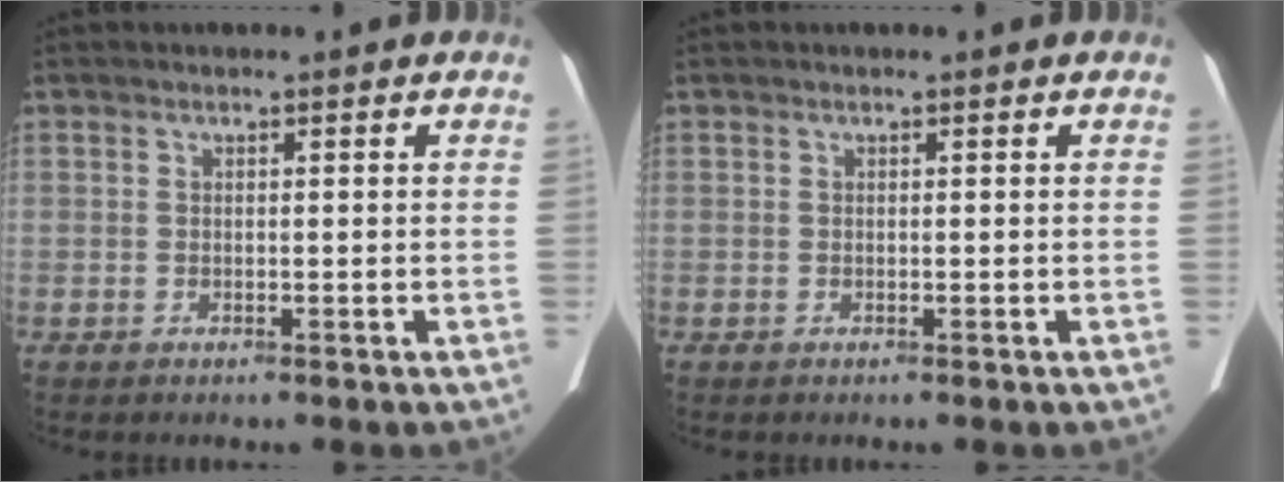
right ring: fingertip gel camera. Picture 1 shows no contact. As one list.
[{"total": 0.0}]